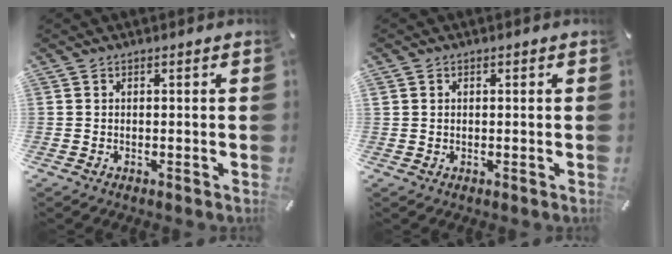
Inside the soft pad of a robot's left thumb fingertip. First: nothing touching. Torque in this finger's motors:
{"motor_torque": [-0.13, 0.13, -0.05, 0.06, -0.02]}